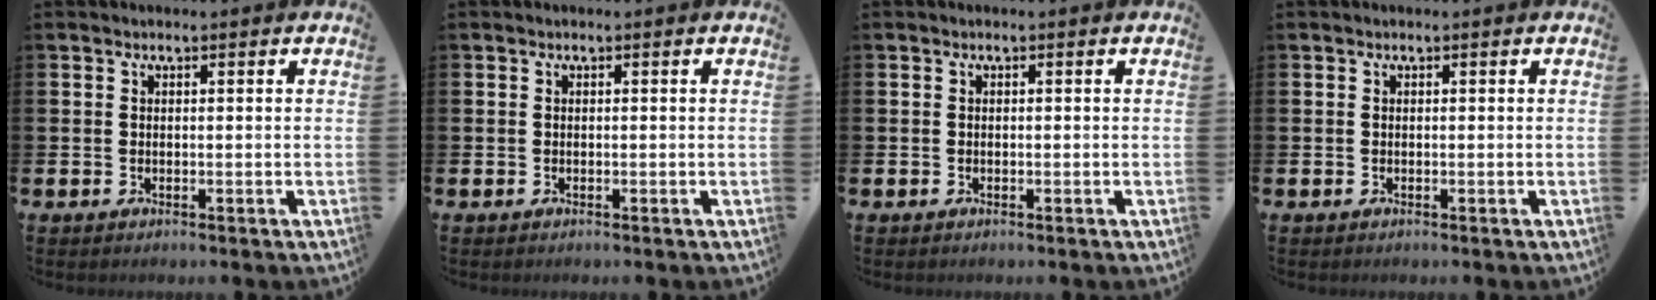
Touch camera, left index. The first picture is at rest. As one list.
[{"total": 0.0}, {"total": 0.0}, {"total": 0.0}]